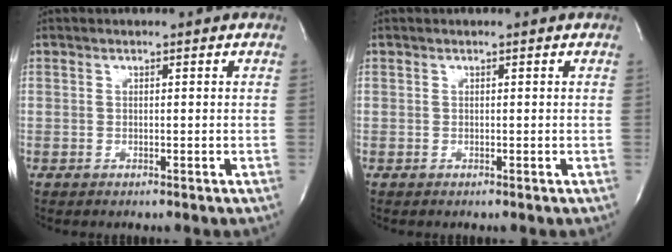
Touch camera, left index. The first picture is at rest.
{"total": 0.0}